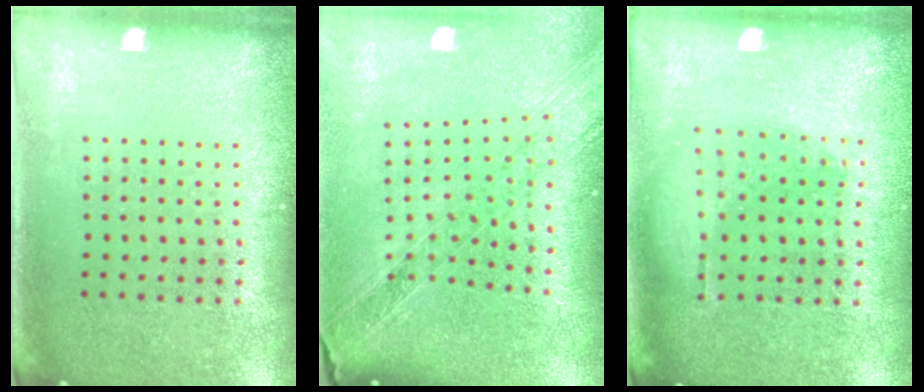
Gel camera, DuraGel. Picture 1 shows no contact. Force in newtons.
{"total": 1.6, "press": 1.5, "slide": 0.6}
{"total": 1.2, "press": 1.1, "slide": 0.5}